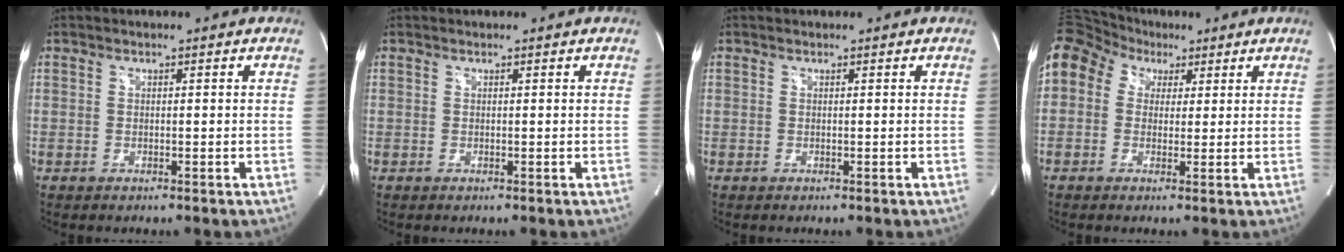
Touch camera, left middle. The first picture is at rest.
{"total": 0.5, "force": [0.5, 0.0, 0.1], "torque": [-0.002, 0.014, 0.012]}
{"total": 0.5, "force": [0.5, 0.1, 0.0], "torque": [-0.001, 0.012, 0.011]}
{"total": 12.2, "force": [5.2, 9.8, 5.0], "torque": [-0.153, 0.079, 0.097]}